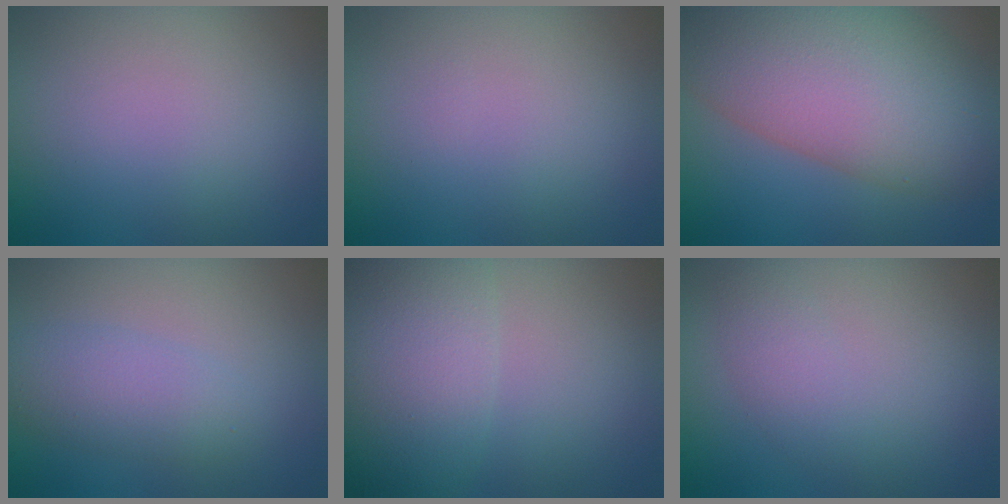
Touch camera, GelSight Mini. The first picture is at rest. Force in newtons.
{"total": 0.0}
{"total": 13.1, "press": 13.1, "slide": 1.0}
{"total": 3.3, "press": 3.3, "slide": 0.1}
{"total": 8.6, "press": 8.6, "slide": 0.6}
{"total": 1.7, "press": 1.7, "slide": 0.1}